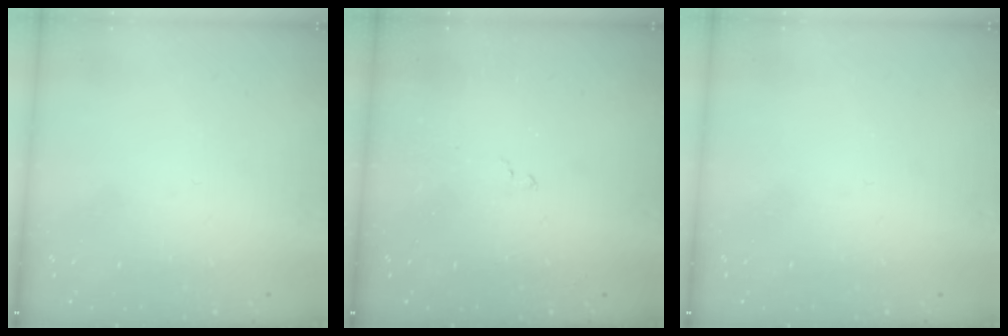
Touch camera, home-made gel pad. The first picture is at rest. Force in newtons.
{"total": 7.1, "press": 7.1, "slide": 0.8}
{"total": 0.0}